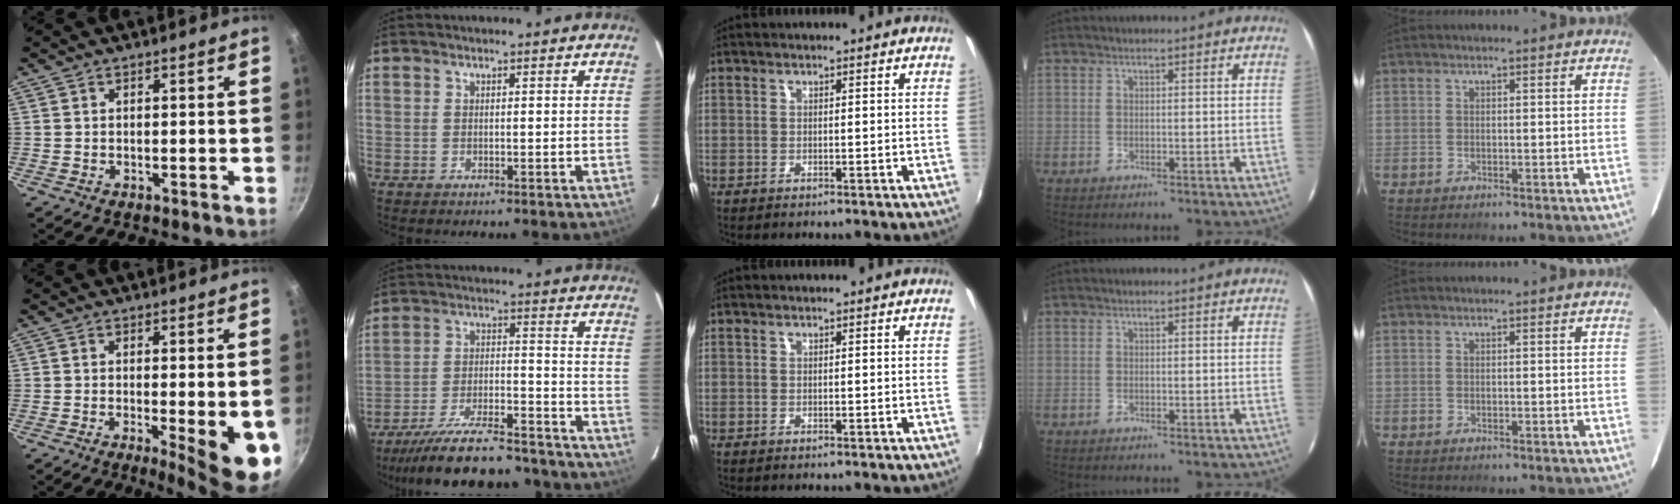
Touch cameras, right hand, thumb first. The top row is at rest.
{"thumb": {"total": 9.9, "force": [-2.4, 2.2, 9.4], "torque": [-0.111, -0.011, -0.024]}, "index": {"total": 23.0, "force": [-20.5, 5.3, 9.0], "torque": [-0.170, -0.013, -0.287]}}